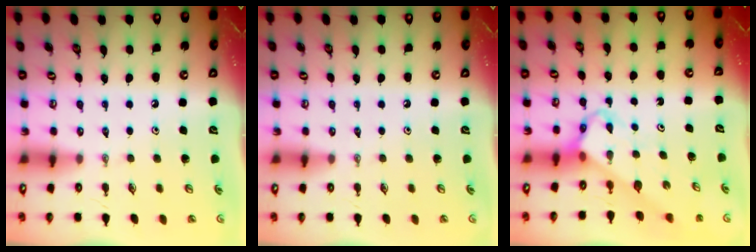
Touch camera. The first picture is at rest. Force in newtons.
{"total": 0.0}
{"total": 3.6, "press": 3.6, "slide": 0.1}